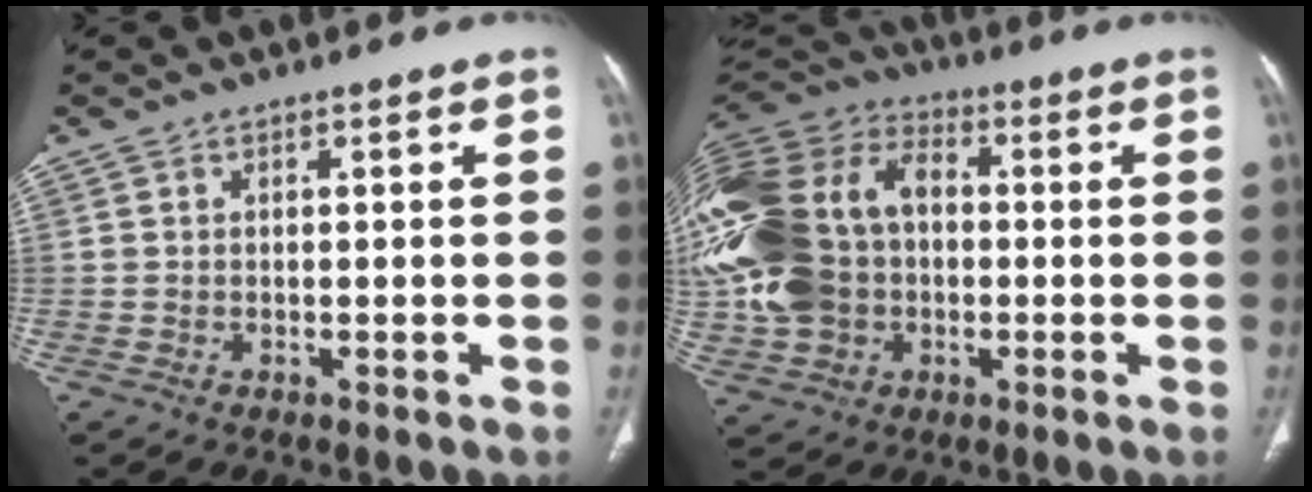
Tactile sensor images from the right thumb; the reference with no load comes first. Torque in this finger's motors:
{"motor_torque": [2.49, 2.51, 1.33, 0.68, 0.40]}